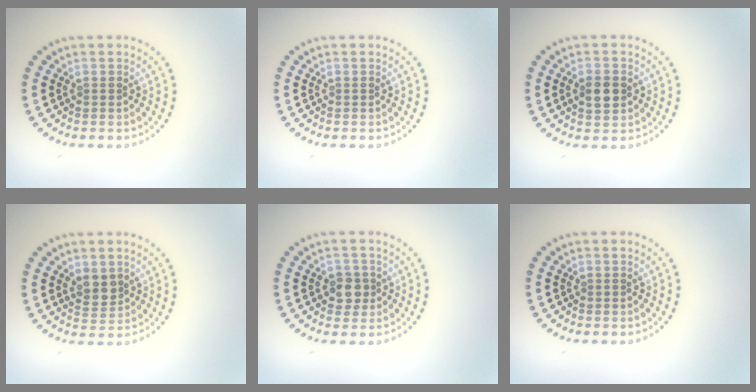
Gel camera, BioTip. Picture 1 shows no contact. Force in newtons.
{"total": 0.0}
{"total": 2.9, "press": 2.9, "slide": 0.0}
{"total": 2.1, "press": 1.9, "slide": 0.9}
{"total": 2.0, "press": 1.8, "slide": 0.8}
{"total": 0.0}